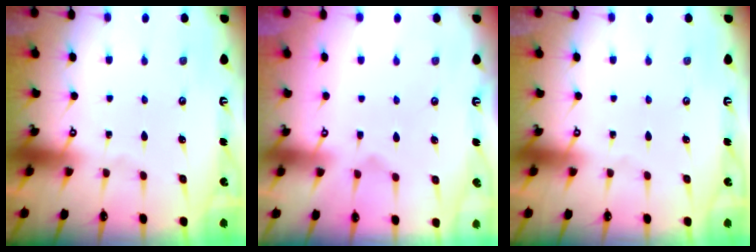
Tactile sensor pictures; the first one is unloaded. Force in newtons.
{"total": 1.2, "press": 0.7, "slide": 1.0}
{"total": 0.0}